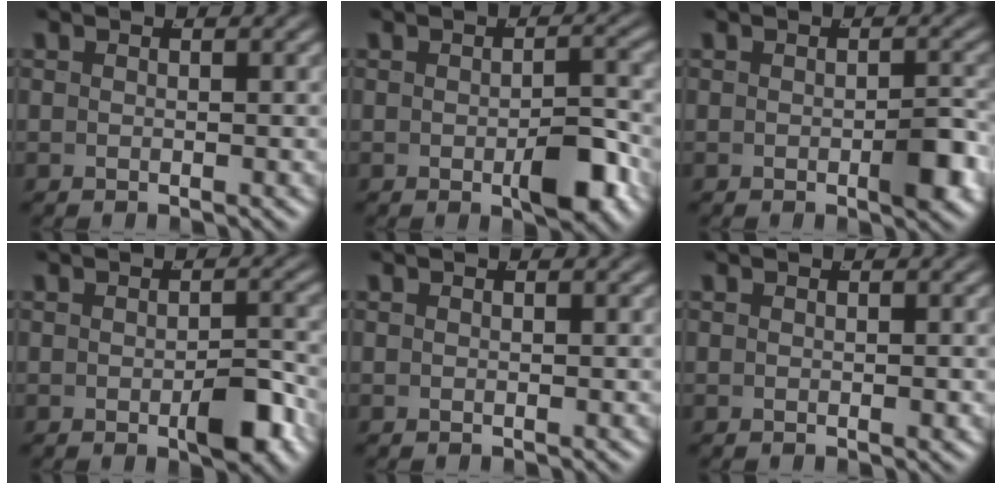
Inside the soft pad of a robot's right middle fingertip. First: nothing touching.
{"total": 3.8, "force": [-1.4, 1.4, 3.2], "torque": [-0.042, -0.006, -0.021]}
{"total": 2.6, "force": [-0.9, 0.9, 2.3], "torque": [-0.034, -0.005, -0.017]}
{"total": 3.3, "force": [-1.4, 1.2, 2.7], "torque": [-0.036, -0.006, -0.023]}
{"total": 0.0}
{"total": 0.0}